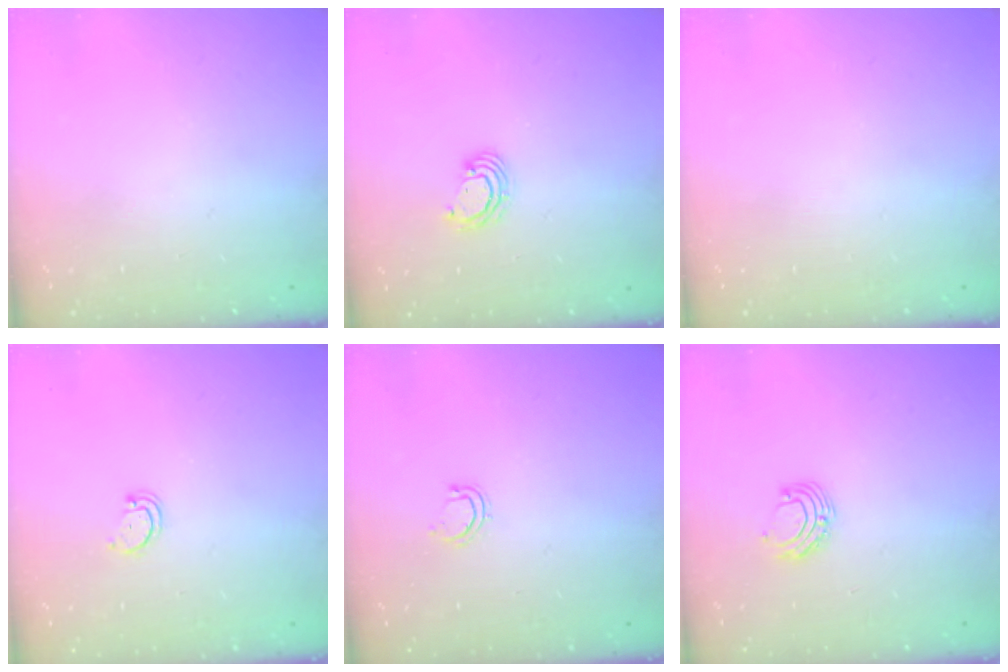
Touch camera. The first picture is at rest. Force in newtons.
{"total": 3.8, "press": 3.8, "slide": 0.3}
{"total": 0.0}
{"total": 2.2, "press": 2.1, "slide": 0.4}
{"total": 4.3, "press": 4.2, "slide": 1.0}
{"total": 7.3, "press": 7.3, "slide": 0.9}